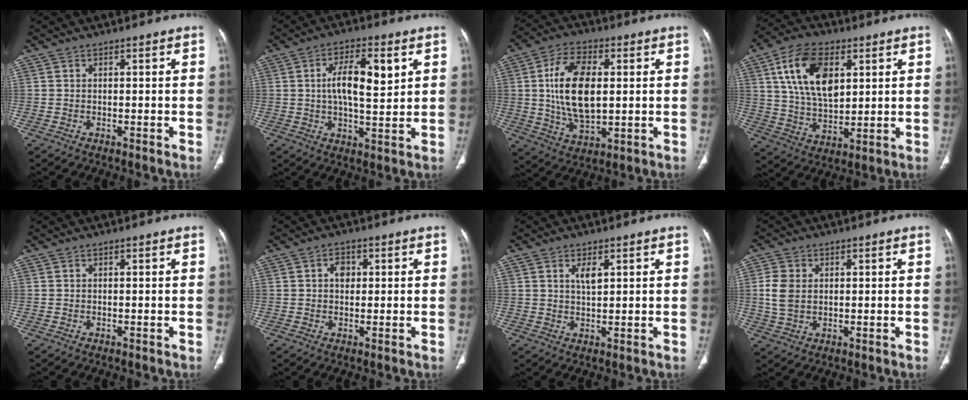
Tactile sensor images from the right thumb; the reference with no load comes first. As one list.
[{"total": 10.5, "force": [2.7, 3.9, 9.4], "torque": [-0.147, -0.008, 0.043]}, {"total": 14.6, "force": [1.6, 7.8, 12.2], "torque": [-0.220, -0.005, 0.032]}, {"total": 15.6, "force": [5.4, 9.0, 11.6], "torque": [-0.191, -0.013, 0.103]}, {"total": 0.0}, {"total": 2.7, "force": [0.6, 2.0, 1.7], "torque": [-0.017, 0.001, 0.007]}, {"total": 2.8, "force": [1.3, 1.1, 2.3], "torque": [-0.040, -0.009, 0.025]}, {"total": 5.6, "force": [0.7, 4.1, 3.8], "torque": [-0.081, 0.001, 0.017]}]